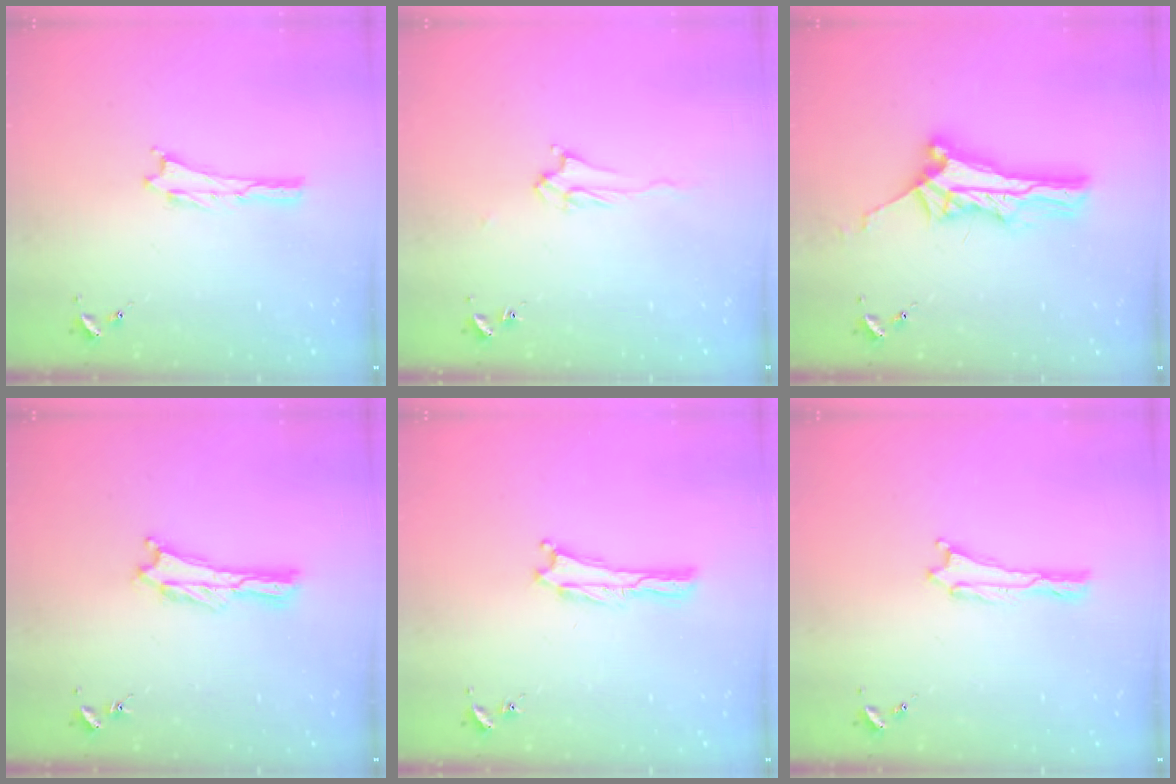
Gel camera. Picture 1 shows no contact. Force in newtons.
{"total": 2.5, "press": 2.4, "slide": 0.4}
{"total": 7.4, "press": 7.4, "slide": 0.6}
{"total": 0.9, "press": 0.9, "slide": 0.2}
{"total": 0.0}
{"total": 0.0}